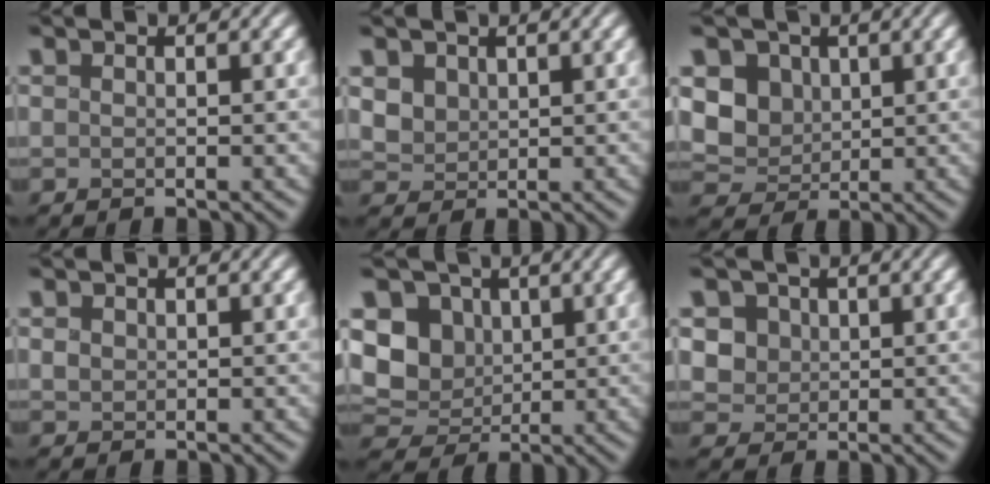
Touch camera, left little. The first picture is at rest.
{"total": 2.2, "force": [0.7, 1.9, 1.0], "torque": [-0.030, -0.008, 0.017]}
{"total": 5.0, "force": [0.8, 4.3, 2.5], "torque": [-0.058, 0.000, 0.001]}
{"total": 0.7, "force": [0.1, 0.7, 0.2], "torque": [-0.004, 0.000, 0.003]}
{"total": 6.6, "force": [0.8, 5.7, 3.4], "torque": [-0.070, 0.001, 0.001]}
{"total": 3.7, "force": [0.7, 3.4, 1.5], "torque": [-0.041, 0.004, 0.014]}